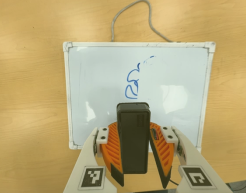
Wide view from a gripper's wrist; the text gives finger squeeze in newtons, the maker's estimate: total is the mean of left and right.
{"total": 9.6, "left": 9.2, "right": 9.9}